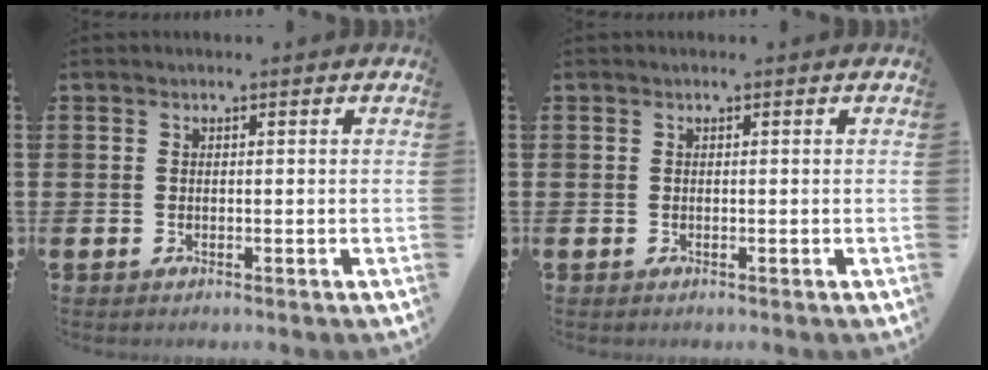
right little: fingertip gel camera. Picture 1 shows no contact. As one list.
[{"total": 0.0}]